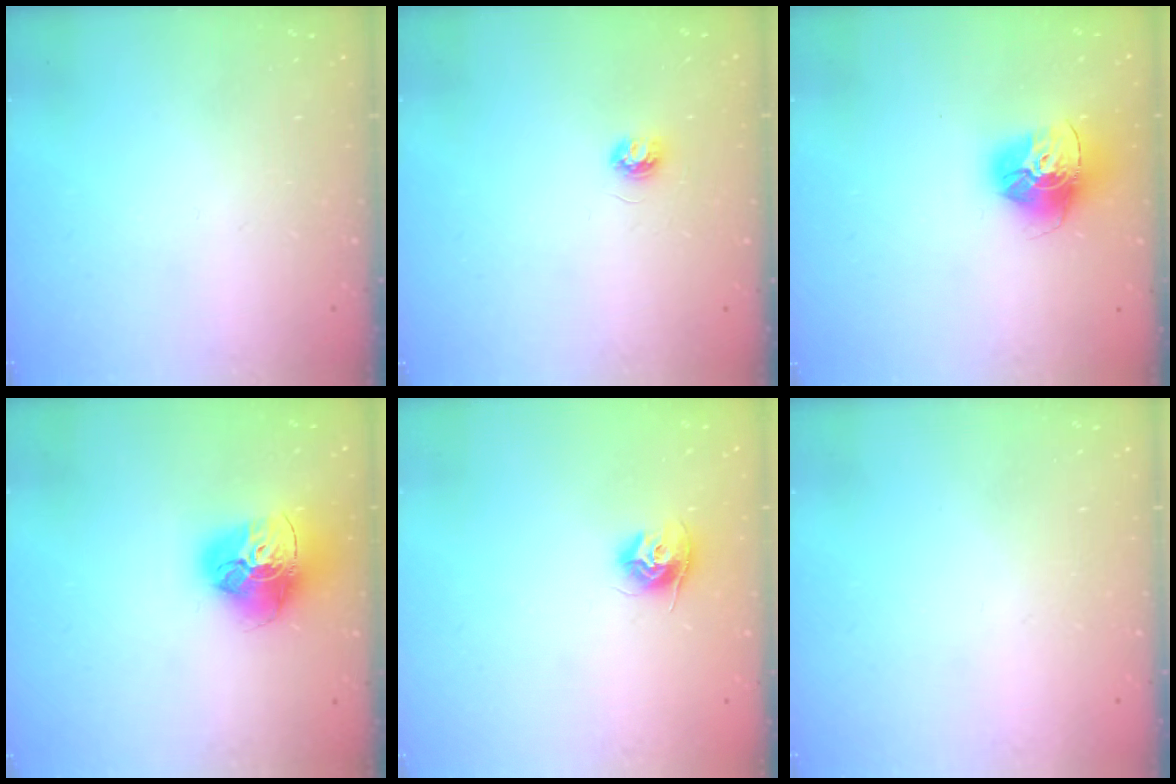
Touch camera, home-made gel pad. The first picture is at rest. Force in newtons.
{"total": 3.7, "press": 3.7, "slide": 0.3}
{"total": 16.3, "press": 16.2, "slide": 1.5}
{"total": 17.8, "press": 17.8, "slide": 1.6}
{"total": 9.7, "press": 9.7, "slide": 0.5}
{"total": 0.7, "press": 0.7, "slide": 0.3}